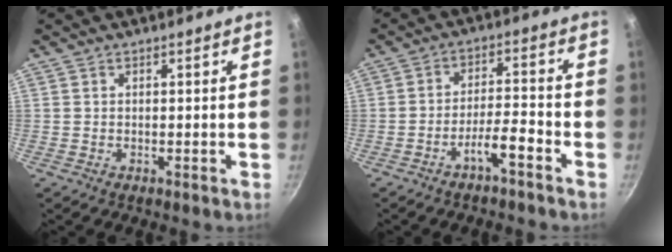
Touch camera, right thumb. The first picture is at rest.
{"total": 5.5, "force": [-3.7, 0.9, 3.9], "torque": [-0.071, 0.038, -0.064]}